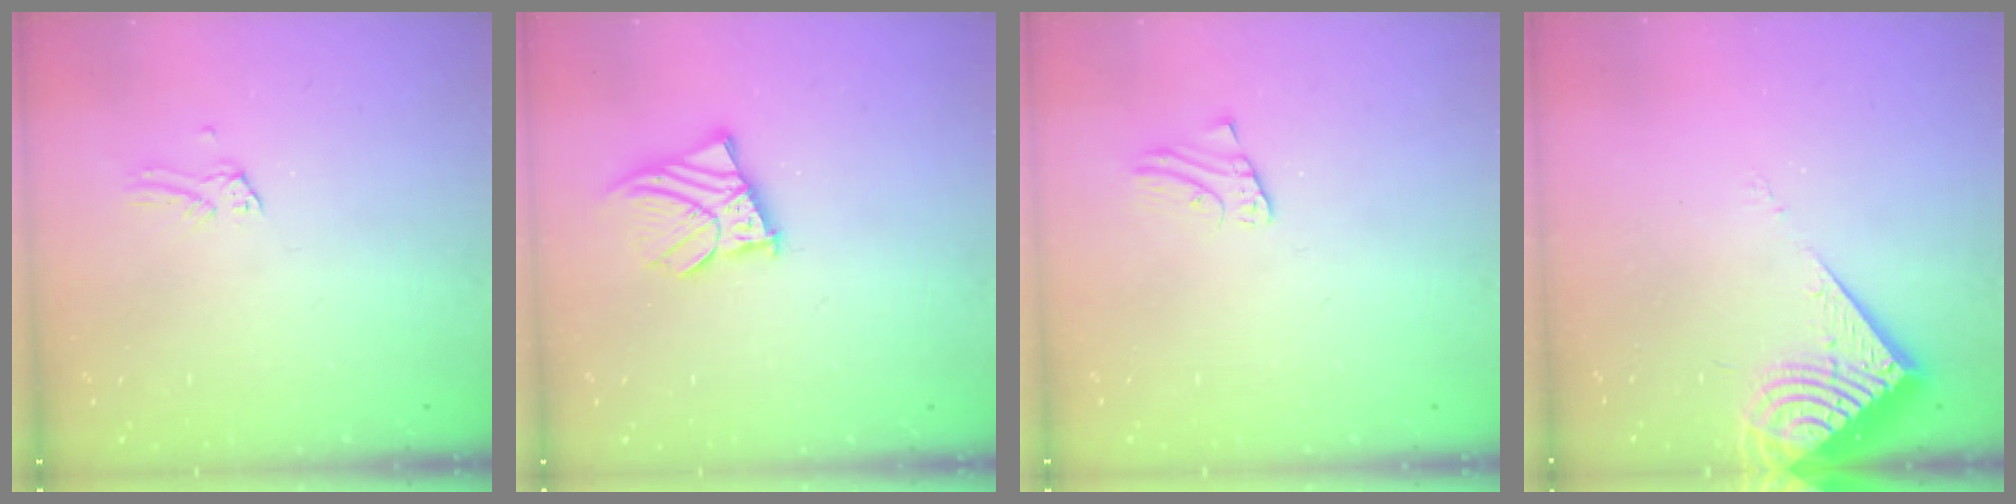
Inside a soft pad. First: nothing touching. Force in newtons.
{"total": 9.0, "press": 8.9, "slide": 1.0}
{"total": 1.6, "press": 1.6, "slide": 0.1}
{"total": 9.4, "press": 9.3, "slide": 1.3}